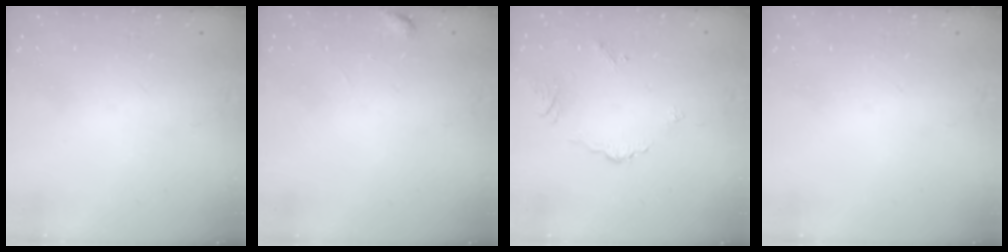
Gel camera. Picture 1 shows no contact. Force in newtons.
{"total": 2.6, "press": 2.5, "slide": 0.3}
{"total": 3.4, "press": 3.4, "slide": 0.6}
{"total": 0.0}